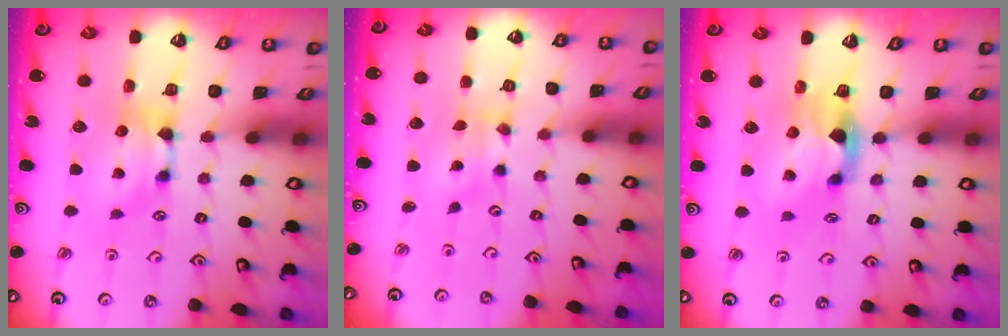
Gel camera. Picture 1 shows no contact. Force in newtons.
{"total": 1.7, "press": 1.3, "slide": 1.1}
{"total": 2.2, "press": 1.9, "slide": 1.2}